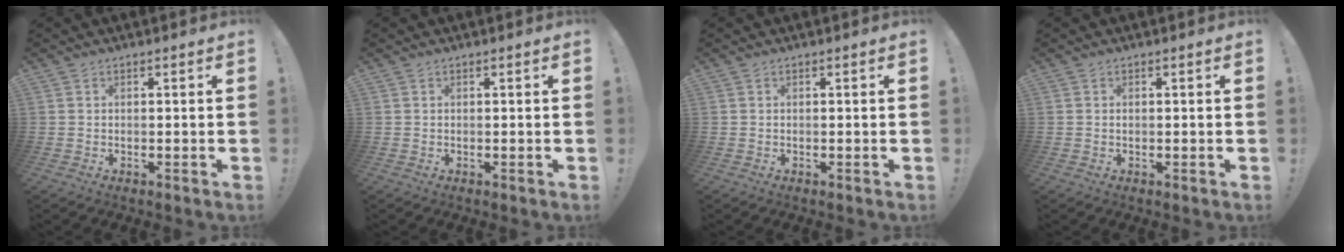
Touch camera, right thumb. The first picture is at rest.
{"total": 0.0}
{"total": 0.0}
{"total": 0.0}